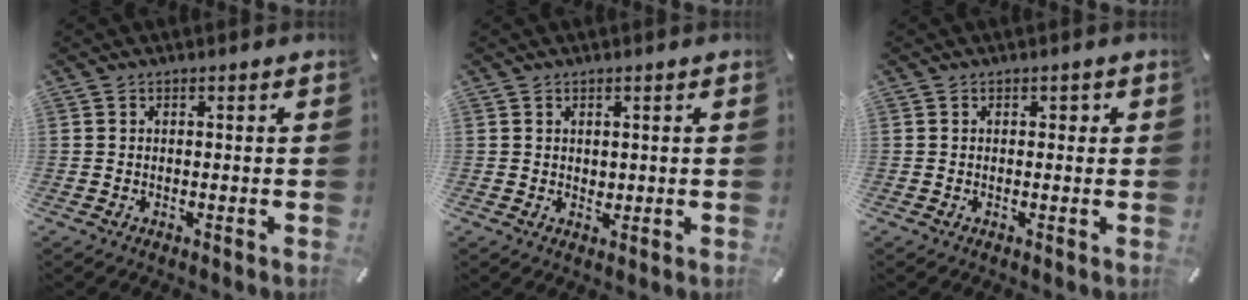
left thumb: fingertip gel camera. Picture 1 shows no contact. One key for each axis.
{"total": 1.4, "fx": 0.7, "fy": 1.2, "fz": 0.3, "tx": 0.000, "ty": -0.001, "tz": 0.011}
{"total": 0.9, "fx": 0.1, "fy": 0.8, "fz": 0.3, "tx": 0.001, "ty": 0.003, "tz": -0.002}